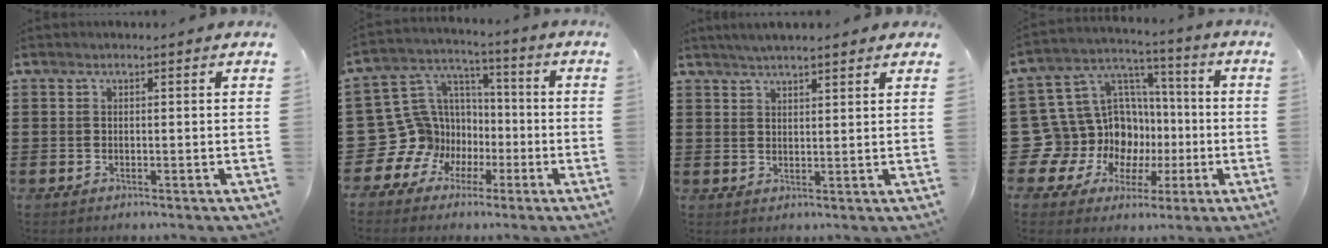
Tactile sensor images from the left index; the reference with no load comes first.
{"total": 12.7, "force": [-3.3, 12.1, 2.2], "torque": [-0.122, -0.005, -0.036]}
{"total": 3.0, "force": [2.7, 0.3, 1.2], "torque": [-0.029, 0.002, 0.050]}
{"total": 15.3, "force": [-2.8, 14.1, 5.1], "torque": [-0.147, -0.013, -0.014]}